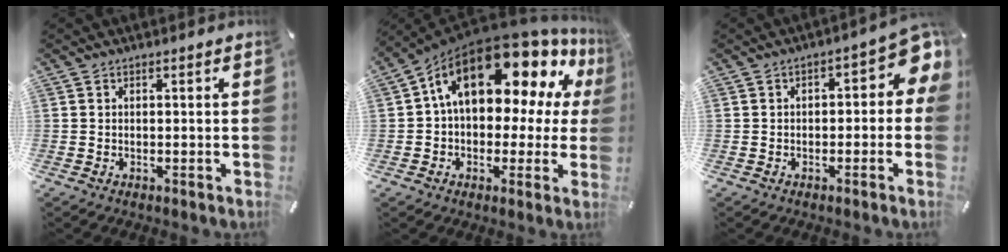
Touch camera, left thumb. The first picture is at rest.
{"total": 21.6, "force": [9.4, 12.1, 15.2], "torque": [-0.249, -0.064, 0.161]}
{"total": 6.9, "force": [1.3, 3.6, 5.7], "torque": [-0.069, -0.017, 0.015]}